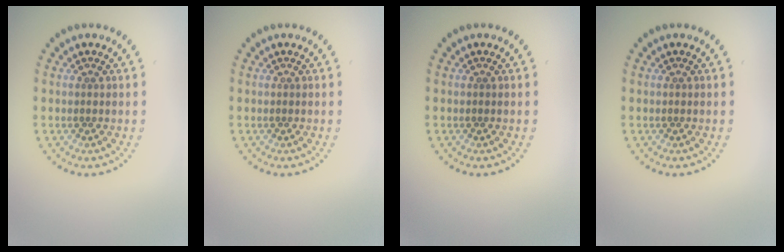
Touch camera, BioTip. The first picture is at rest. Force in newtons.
{"total": 0.0}
{"total": 0.0}
{"total": 0.0}